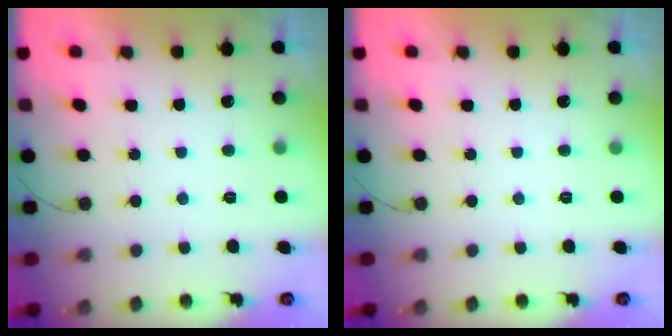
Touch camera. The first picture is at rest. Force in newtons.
{"total": 0.0}